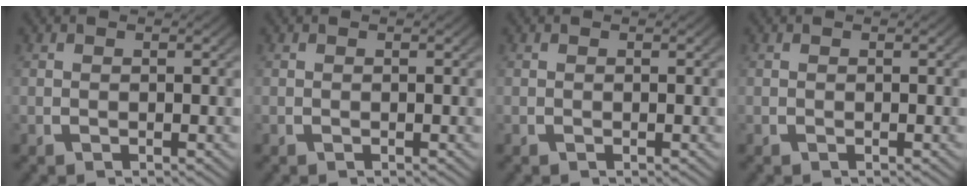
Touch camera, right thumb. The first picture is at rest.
{"total": 0.0}
{"total": 0.0}
{"total": 0.0}